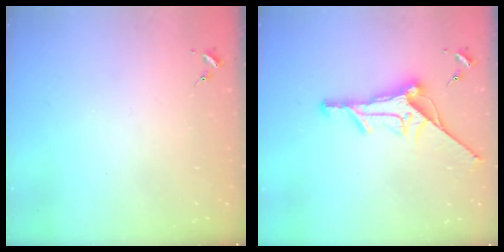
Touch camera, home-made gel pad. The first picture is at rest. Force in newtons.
{"total": 12.7, "press": 12.7, "slide": 1.0}